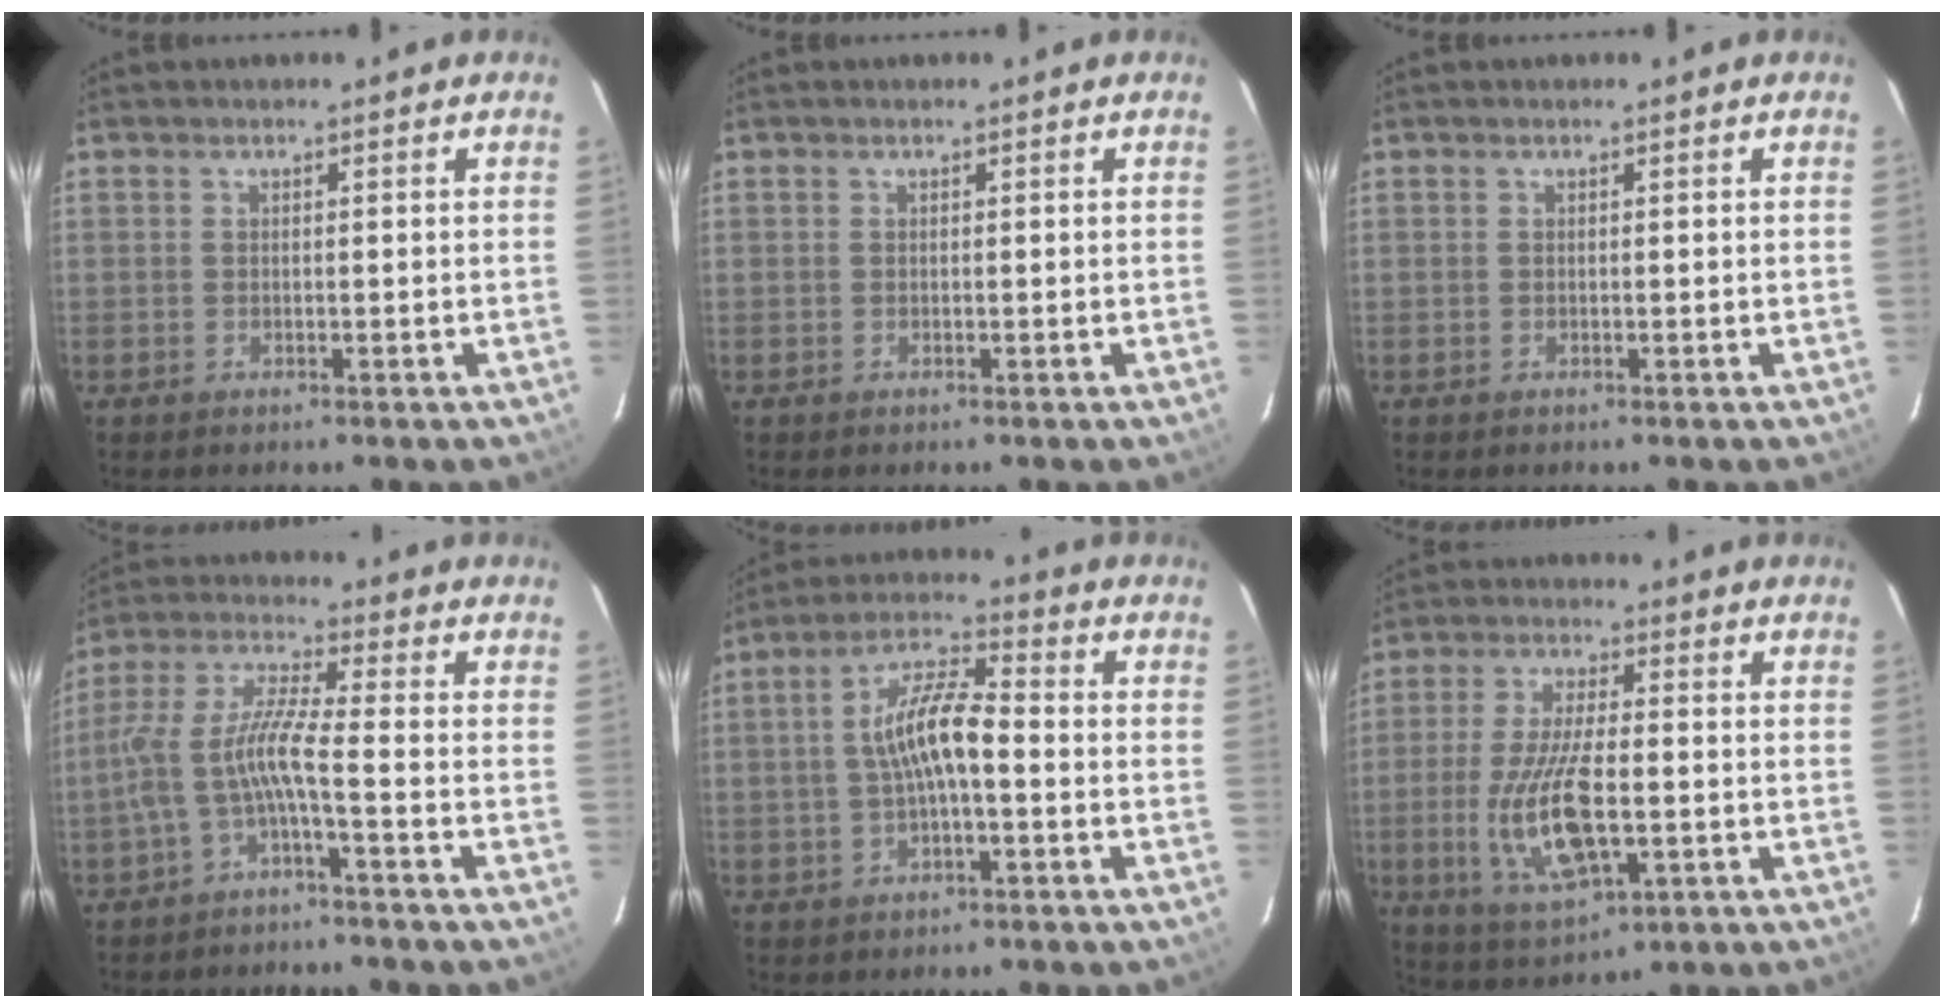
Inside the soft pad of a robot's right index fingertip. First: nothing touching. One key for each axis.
{"total": 0.0}
{"total": 0.0}
{"total": 8.0, "fx": -3.2, "fy": 0.3, "fz": 7.4, "tx": -0.176, "ty": 0.012, "tz": -0.060}
{"total": 9.0, "fx": -1.1, "fy": 2.6, "fz": 8.6, "tx": -0.167, "ty": 0.018, "tz": -0.019}
{"total": 14.2, "fx": -2.8, "fy": 5.1, "fz": 13.0, "tx": -0.265, "ty": -0.014, "tz": -0.045}